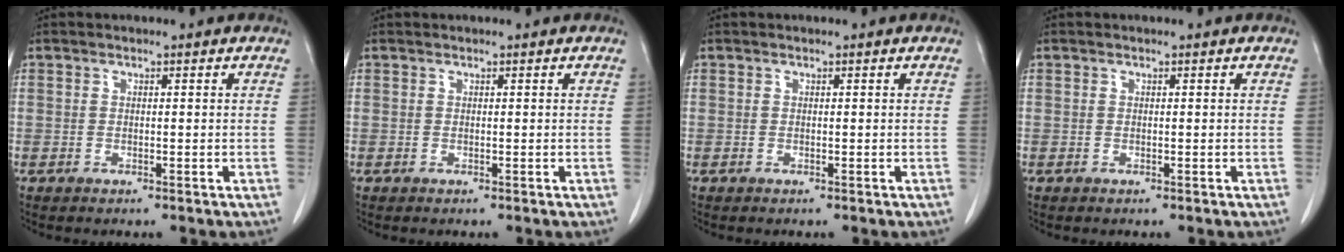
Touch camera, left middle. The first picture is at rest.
{"total": 0.0}
{"total": 0.0}
{"total": 0.0}